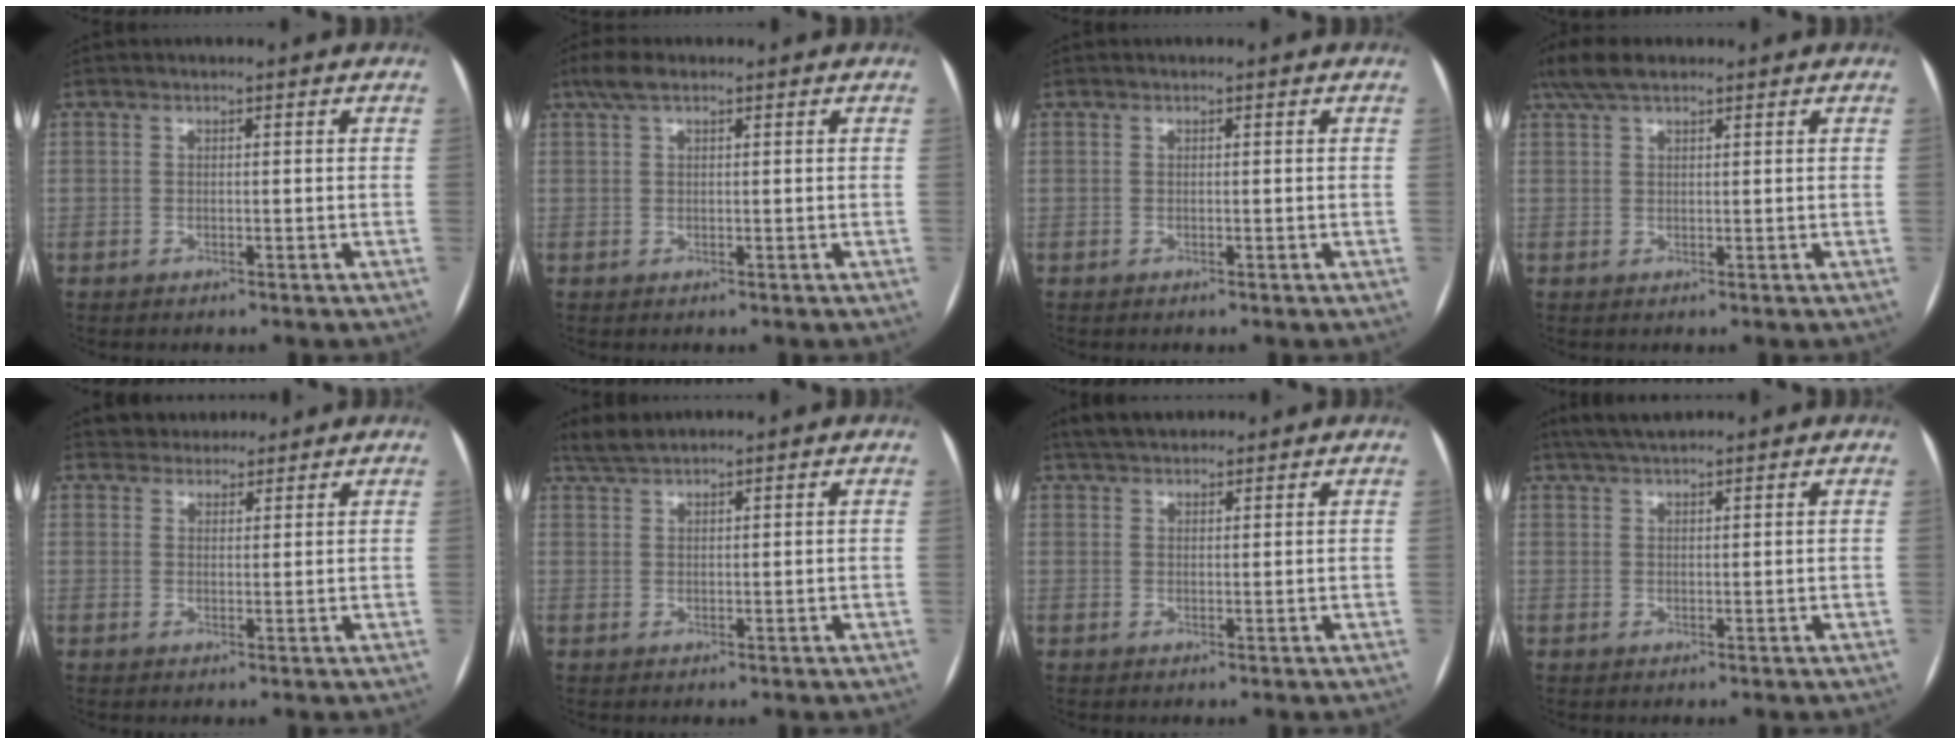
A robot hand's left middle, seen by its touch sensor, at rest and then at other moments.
{"total": 3.1, "force": [2.0, 1.0, 2.2], "torque": [-0.050, 0.024, 0.041]}
{"total": 0.0}
{"total": 5.1, "force": [3.8, 1.6, 3.0], "torque": [-0.068, 0.029, 0.074]}
{"total": 4.3, "force": [3.8, 2.0, 0.3], "torque": [0.002, 0.020, 0.056]}
{"total": 2.7, "force": [2.6, 0.1, 0.9], "torque": [-0.022, 0.016, 0.054]}
{"total": 5.3, "force": [4.5, 1.8, 2.0], "torque": [-0.030, 0.030, 0.077]}
{"total": 4.5, "force": [3.8, 0.6, 2.2], "torque": [-0.040, 0.026, 0.069]}